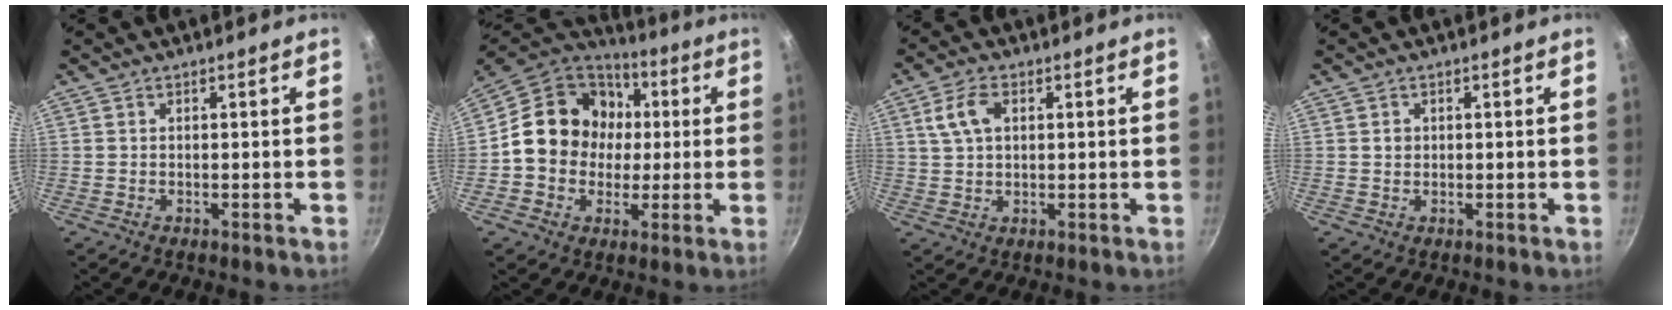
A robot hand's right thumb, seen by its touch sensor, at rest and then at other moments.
{"total": 17.5, "force": [1.2, 15.4, 8.4], "torque": [-0.110, 0.029, 0.008]}
{"total": 6.0, "force": [1.9, 3.7, 4.3], "torque": [-0.078, 0.006, 0.034]}
{"total": 1.3, "force": [0.2, 1.1, 0.5], "torque": [-0.004, 0.003, 0.003]}